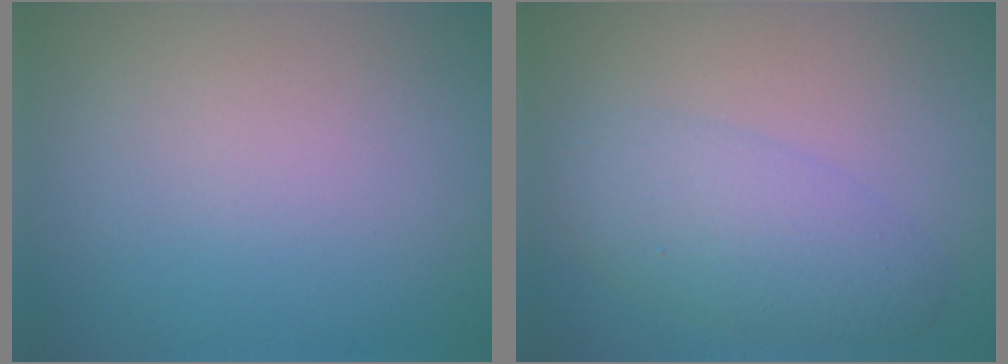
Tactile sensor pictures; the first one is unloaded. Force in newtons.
{"total": 4.0, "press": 4.0, "slide": 0.1}